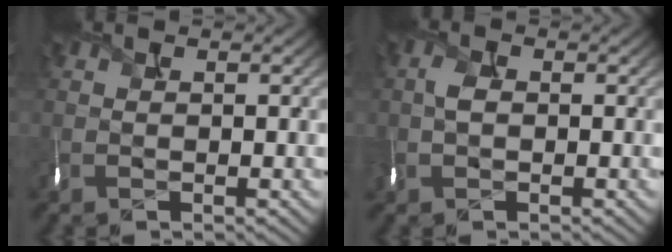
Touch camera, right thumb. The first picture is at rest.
{"total": 1.5, "force": [-0.5, 1.2, 0.8], "torque": [-0.021, -0.002, -0.009]}